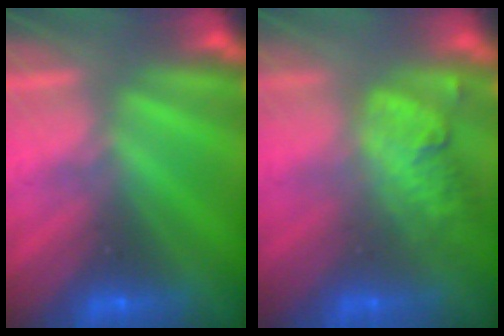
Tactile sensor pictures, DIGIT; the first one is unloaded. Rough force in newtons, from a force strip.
{"total": 2.8}